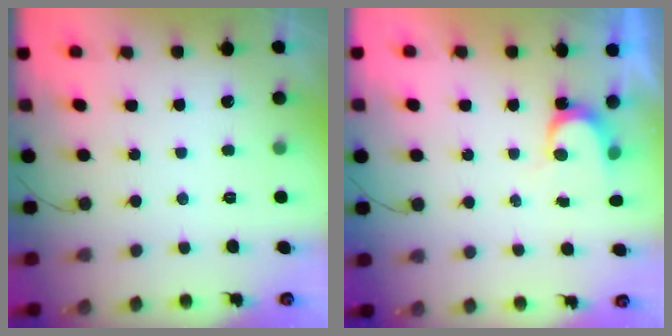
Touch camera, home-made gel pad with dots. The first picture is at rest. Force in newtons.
{"total": 3.6, "press": 3.6, "slide": 0.2}